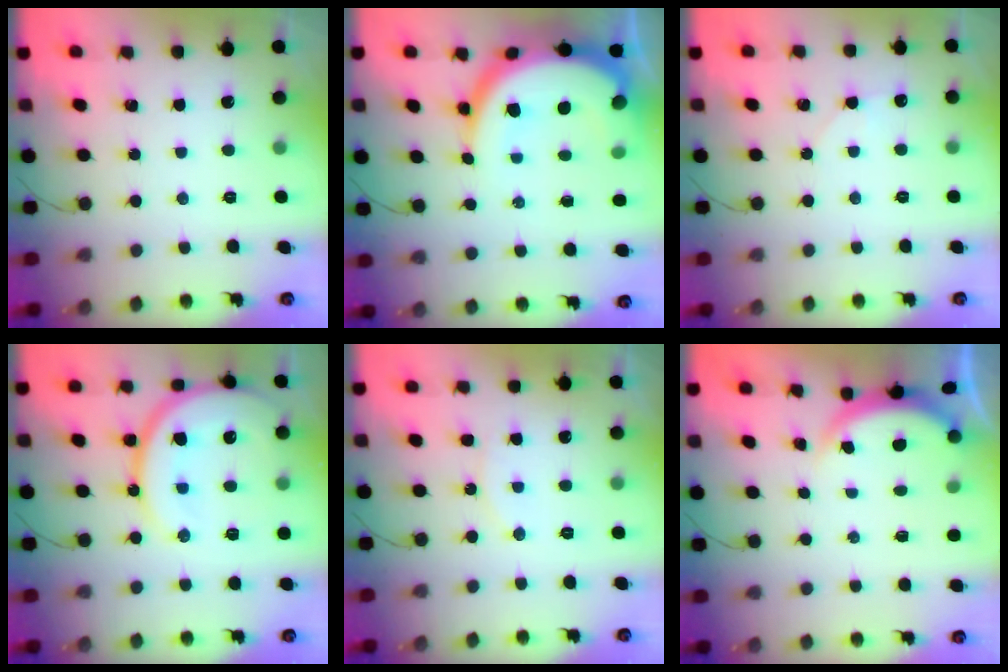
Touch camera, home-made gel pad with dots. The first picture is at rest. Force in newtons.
{"total": 15.7, "press": 15.6, "slide": 1.3}
{"total": 4.2, "press": 3.6, "slide": 2.1}
{"total": 17.1, "press": 17.0, "slide": 1.9}
{"total": 6.0, "press": 6.0, "slide": 0.4}
{"total": 3.1, "press": 3.1, "slide": 0.3}